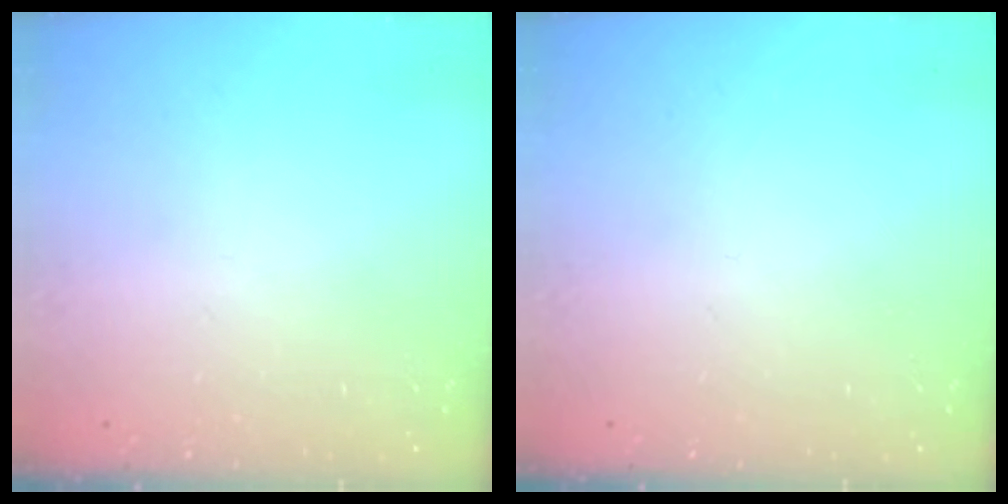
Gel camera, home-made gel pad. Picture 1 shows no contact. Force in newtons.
{"total": 0.0}